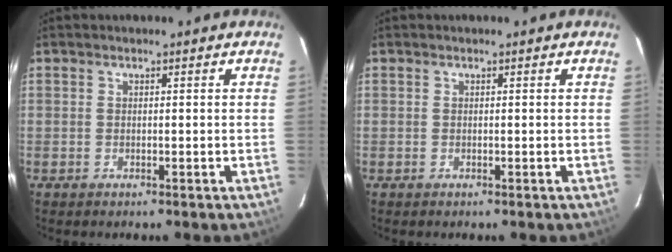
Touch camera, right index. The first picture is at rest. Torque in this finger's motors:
{"motor_torque": [-0.09, 0.09, 0.01, 0.01]}